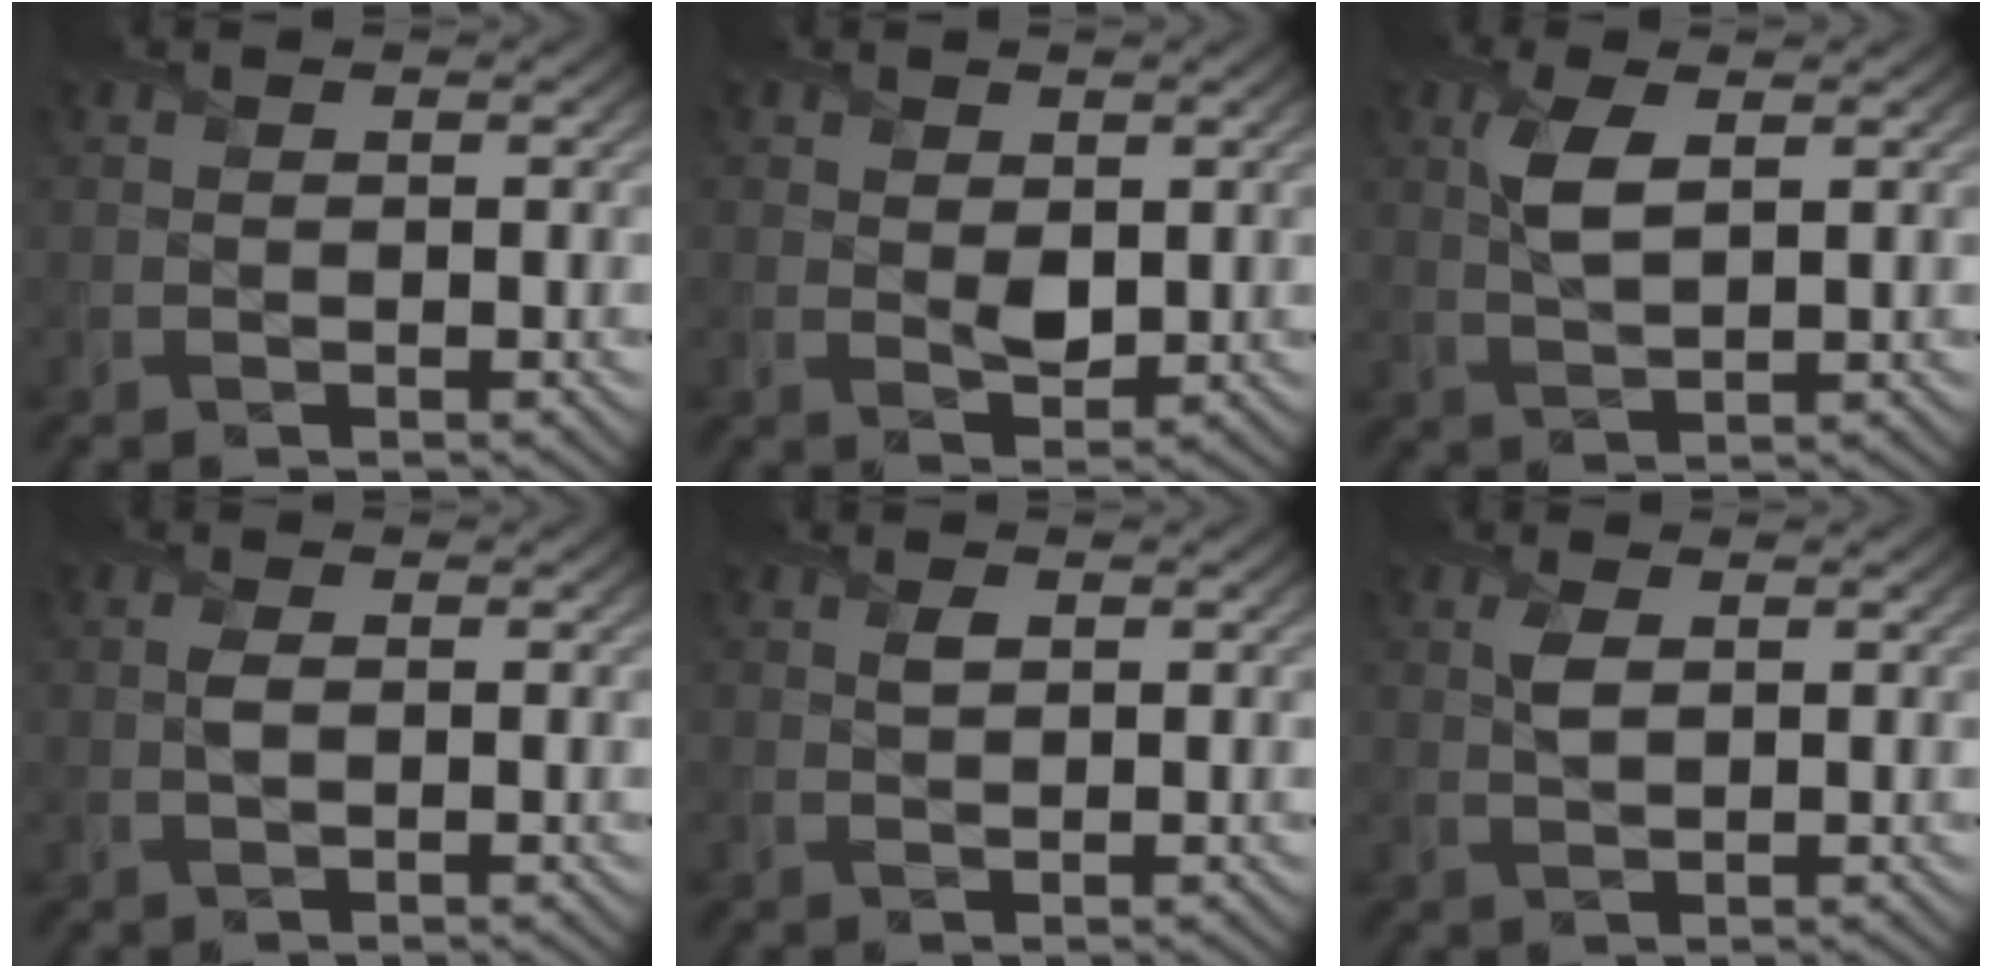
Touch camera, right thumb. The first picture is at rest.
{"total": 2.8, "force": [0.8, 2.1, 1.8], "torque": [-0.038, -0.010, 0.017]}
{"total": 4.2, "force": [1.5, 1.6, 3.6], "torque": [-0.089, 0.003, 0.028]}
{"total": 1.4, "force": [0.2, 0.7, 1.3], "torque": [-0.033, 0.001, 0.001]}
{"total": 1.2, "force": [0.5, 0.7, 0.8], "torque": [-0.020, -0.004, 0.009]}
{"total": 2.1, "force": [0.8, 1.0, 1.7], "torque": [-0.042, 0.001, 0.014]}